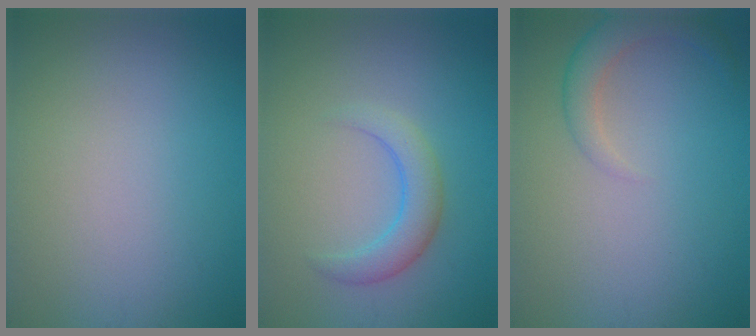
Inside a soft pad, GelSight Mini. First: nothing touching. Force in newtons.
{"total": 2.9, "press": 2.9, "slide": 0.2}
{"total": 2.6, "press": 2.5, "slide": 0.2}